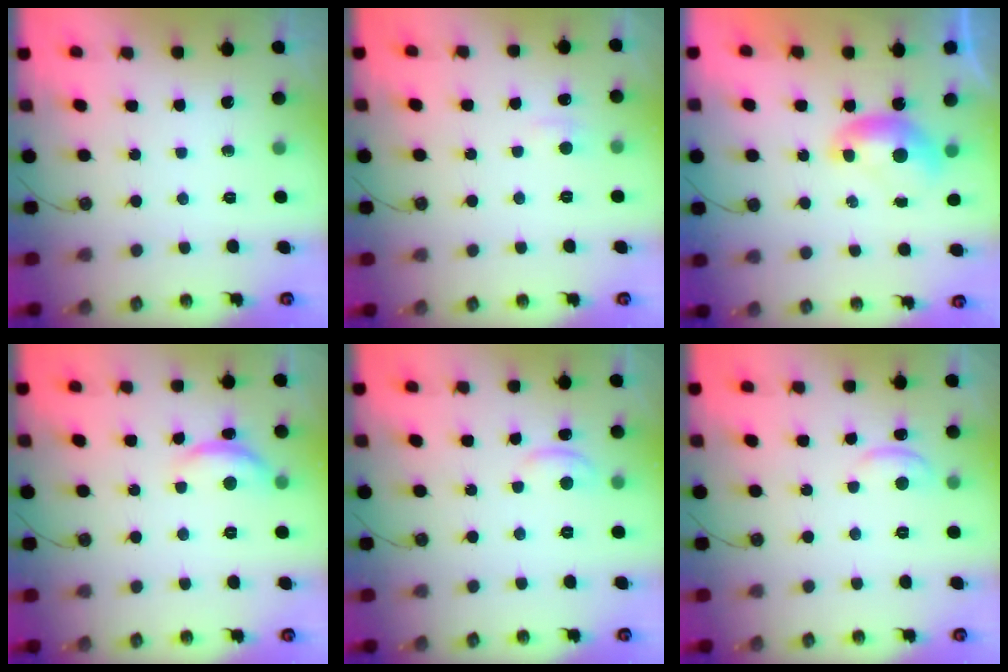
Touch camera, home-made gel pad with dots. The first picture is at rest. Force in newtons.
{"total": 2.1, "press": 2.0, "slide": 0.5}
{"total": 0.0}
{"total": 3.8, "press": 3.7, "slide": 0.5}
{"total": 1.5, "press": 1.4, "slide": 0.5}
{"total": 0.6, "press": 0.4, "slide": 0.5}